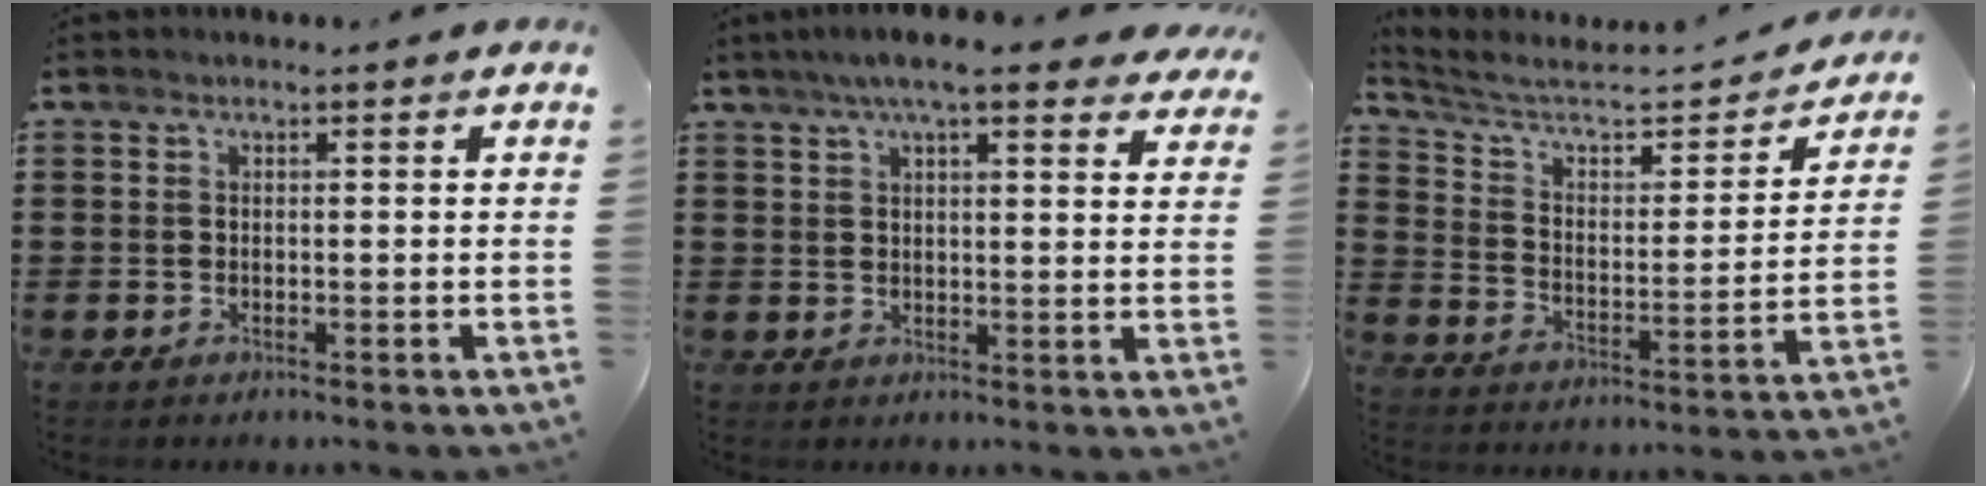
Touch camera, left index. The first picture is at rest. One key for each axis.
{"total": 7.5, "fx": 6.0, "fy": 0.8, "fz": 4.6, "tx": -0.095, "ty": -0.008, "tz": 0.106}
{"total": 5.0, "fx": 4.2, "fy": 1.6, "fz": 2.3, "tx": -0.071, "ty": -0.031, "tz": 0.062}